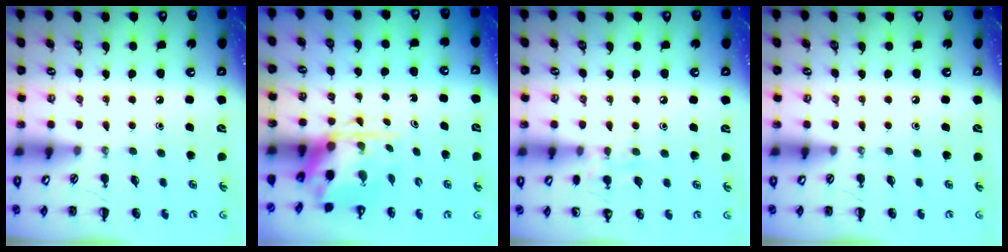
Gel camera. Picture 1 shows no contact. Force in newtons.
{"total": 3.9, "press": 3.8, "slide": 0.9}
{"total": 6.8, "press": 6.6, "slide": 1.9}
{"total": 0.0}